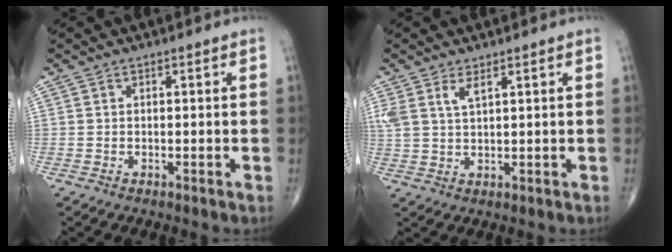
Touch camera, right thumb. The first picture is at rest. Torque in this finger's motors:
{"motor_torque": [0.04, 0.07, 0.53, 0.33, 0.03]}